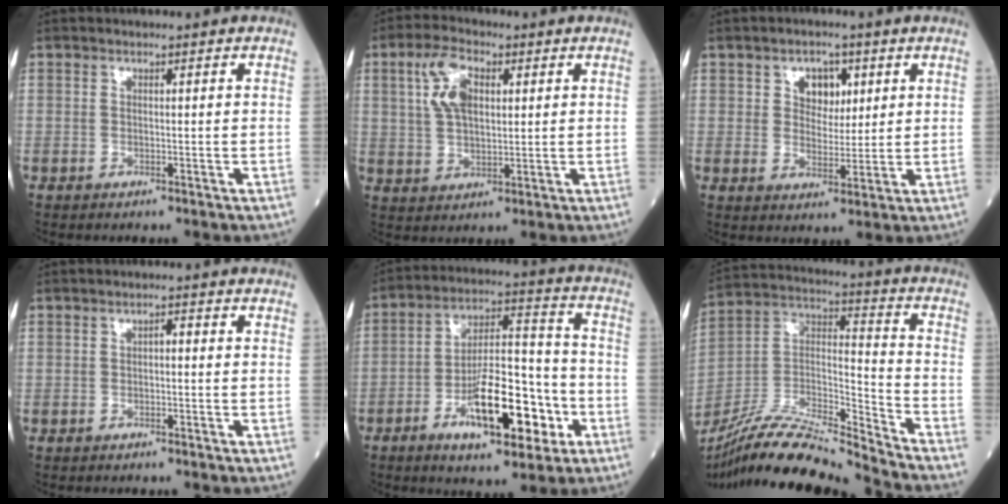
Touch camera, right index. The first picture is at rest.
{"total": 7.4, "force": [2.6, 3.5, 6.0], "torque": [-0.133, 0.015, 0.056]}
{"total": 4.9, "force": [2.0, 3.4, 2.9], "torque": [-0.040, 0.008, 0.034]}
{"total": 1.0, "force": [-0.1, 0.4, 1.0], "torque": [-0.013, 0.004, -0.003]}
{"total": 15.2, "force": [-6.1, 4.8, 13.0], "torque": [-0.226, 0.011, -0.095]}
{"total": 18.6, "force": [-17.2, 0.1, 7.1], "torque": [-0.141, 0.019, -0.319]}